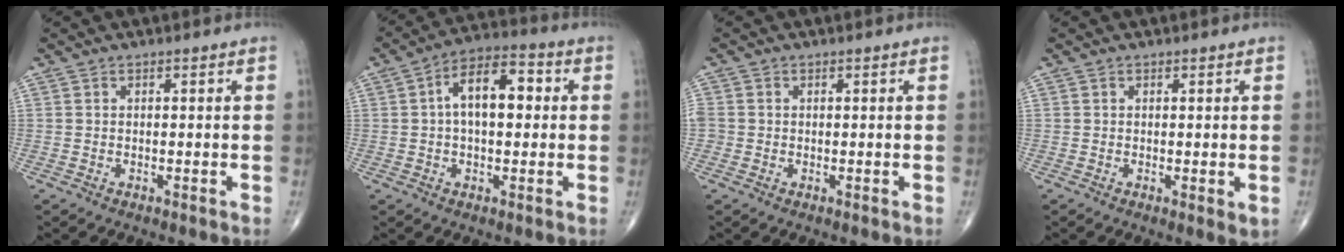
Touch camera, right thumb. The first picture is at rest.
{"total": 11.0, "force": [1.3, 5.9, 9.2], "torque": [-0.137, 0.028, 0.013]}
{"total": 2.1, "force": [-0.2, 1.9, 0.7], "torque": [-0.010, 0.004, -0.003]}
{"total": 1.8, "force": [0.0, 0.5, 1.7], "torque": [-0.027, -0.008, 0.000]}